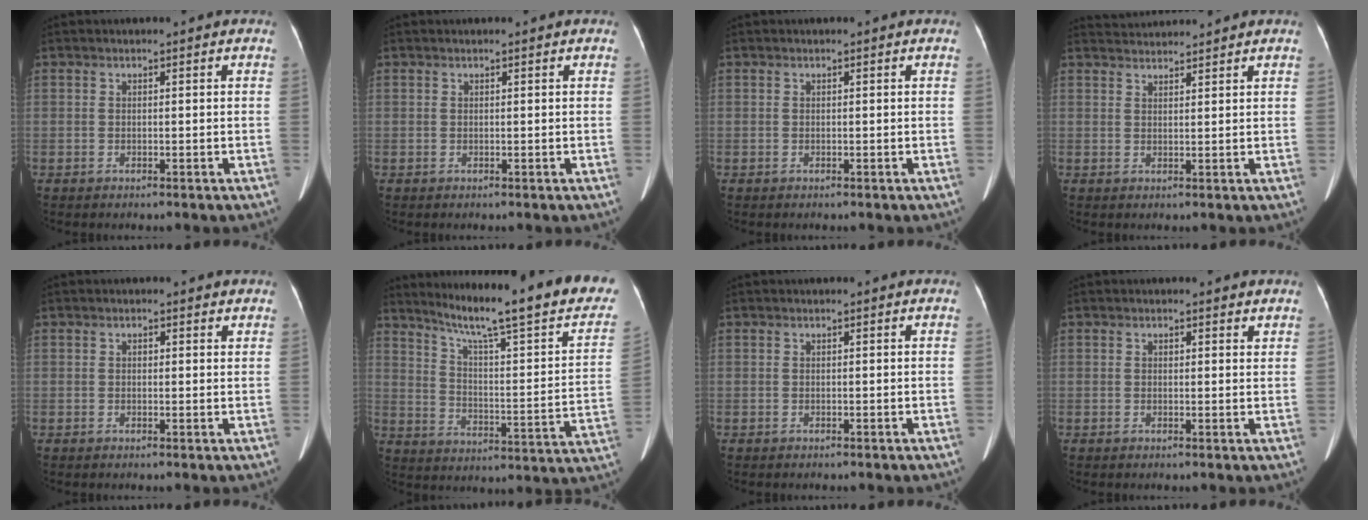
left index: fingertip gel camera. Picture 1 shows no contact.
{"total": 0.7, "force": [0.7, 0.0, 0.3], "torque": [-0.006, 0.007, 0.013]}
{"total": 0.0}
{"total": 4.5, "force": [4.5, -0.3, 0.5], "torque": [-0.013, 0.029, 0.076]}
{"total": 1.4, "force": [0.9, 0.8, 0.8], "torque": [-0.011, 0.006, 0.010]}
{"total": 25.9, "force": [21.2, 1.4, 14.8], "torque": [-0.217, -0.058, 0.278]}
{"total": 0.0}
{"total": 2.0, "force": [1.5, 0.9, 1.0], "torque": [-0.009, 0.007, 0.017]}